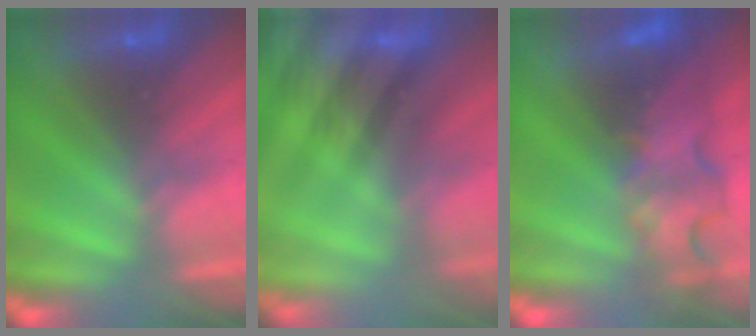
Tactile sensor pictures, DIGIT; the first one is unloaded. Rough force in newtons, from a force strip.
{"total": 7.8}
{"total": 4.4}